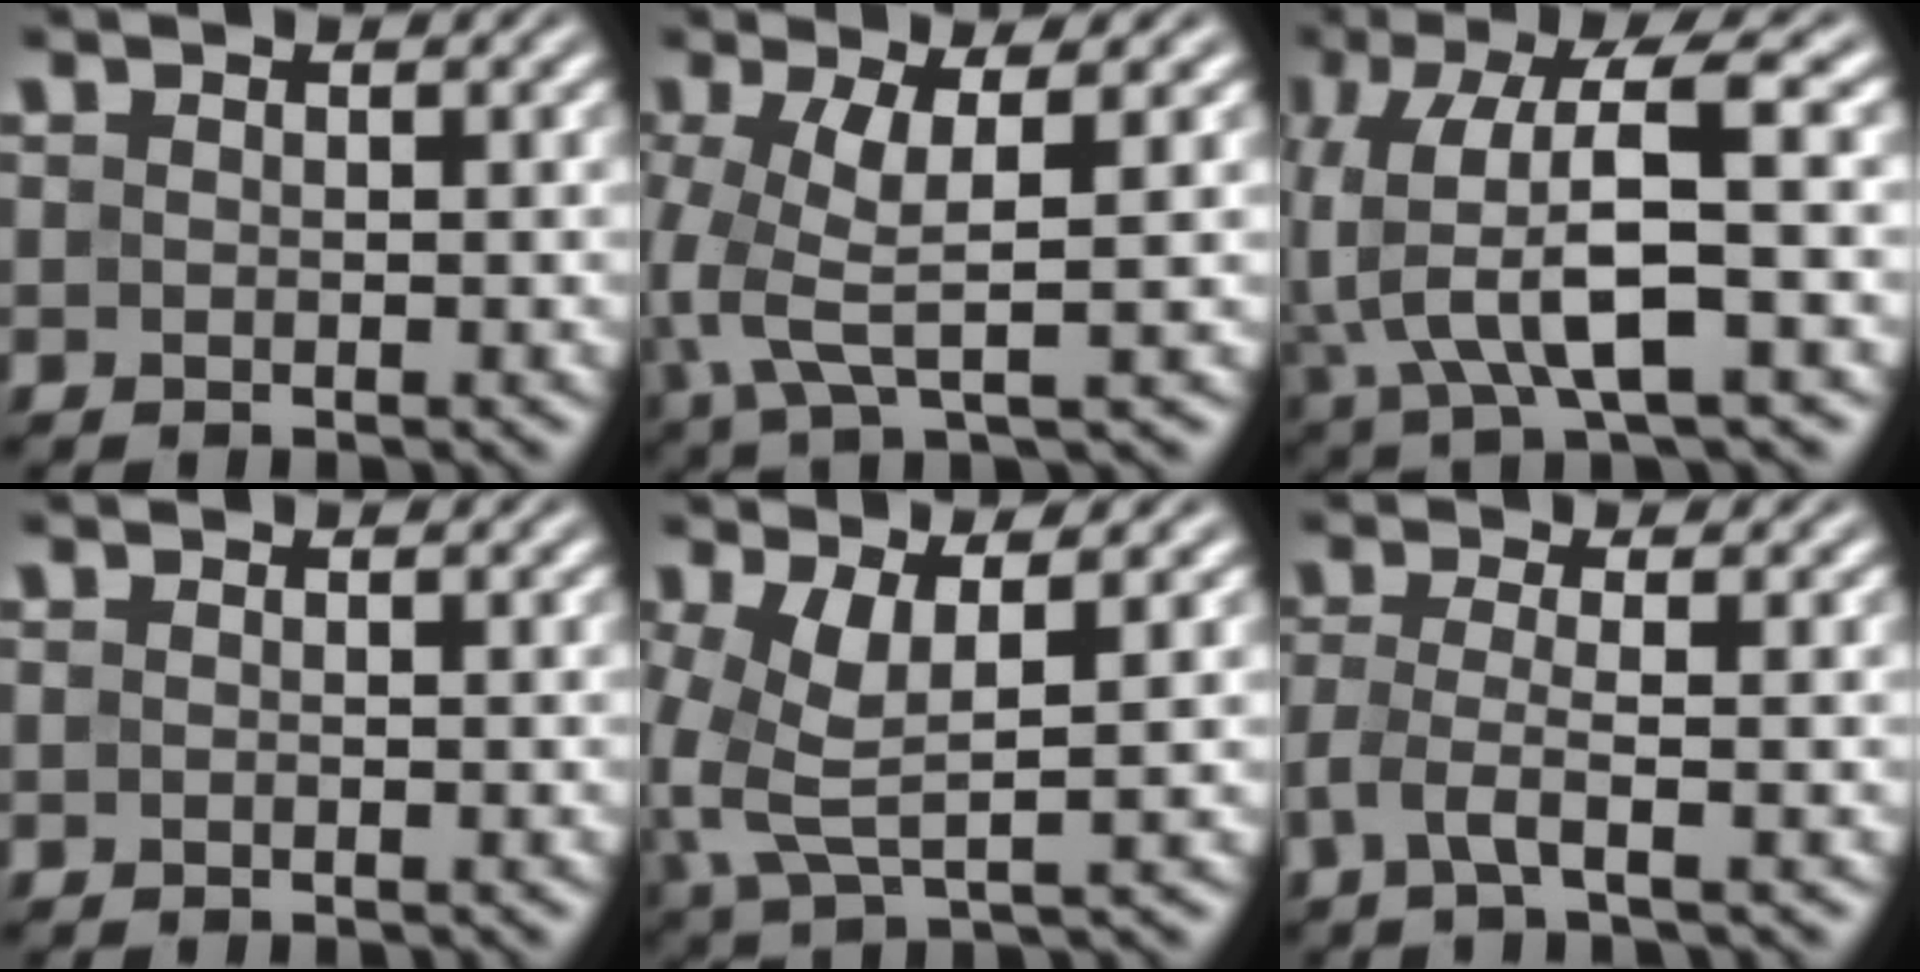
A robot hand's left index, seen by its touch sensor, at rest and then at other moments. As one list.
[{"total": 4.9, "force": [0.0, 1.2, 4.7], "torque": [-0.112, -0.002, 0.002]}, {"total": 8.1, "force": [-0.5, 2.4, 7.7], "torque": [-0.169, 0.013, -0.010]}, {"total": 0.0}, {"total": 4.4, "force": [0.7, 1.4, 4.1], "torque": [-0.101, -0.003, 0.019]}, {"total": 2.5, "force": [-1.1, 0.2, 2.2], "torque": [-0.048, -0.002, -0.031]}]